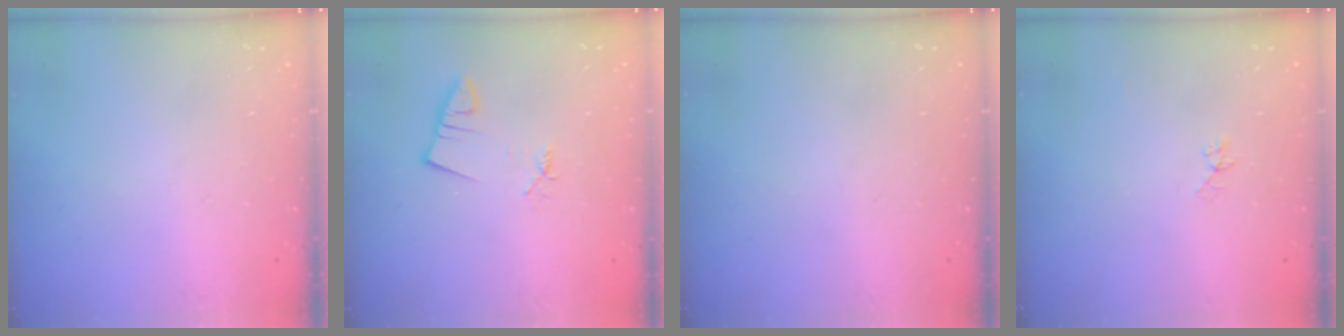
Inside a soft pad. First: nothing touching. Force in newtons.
{"total": 2.0, "press": 2.0, "slide": 0.2}
{"total": 0.0}
{"total": 3.8, "press": 3.8, "slide": 0.3}